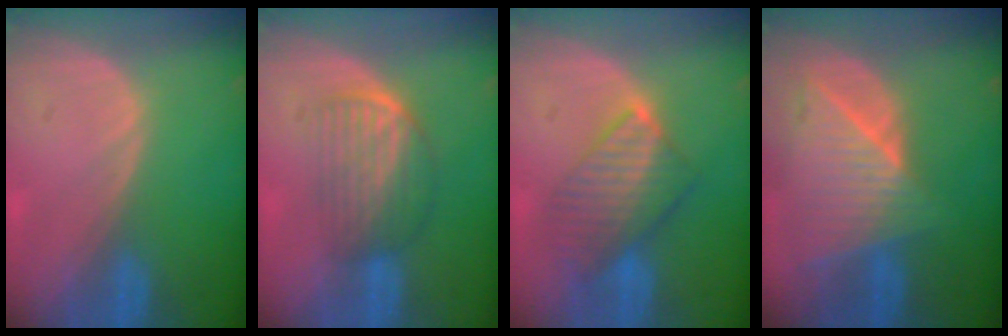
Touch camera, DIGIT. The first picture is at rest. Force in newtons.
{"total": 7.0, "press": 5.9, "slide": 3.7}
{"total": 7.5, "press": 7.2, "slide": 2.2}
{"total": 9.2, "press": 8.2, "slide": 4.1}